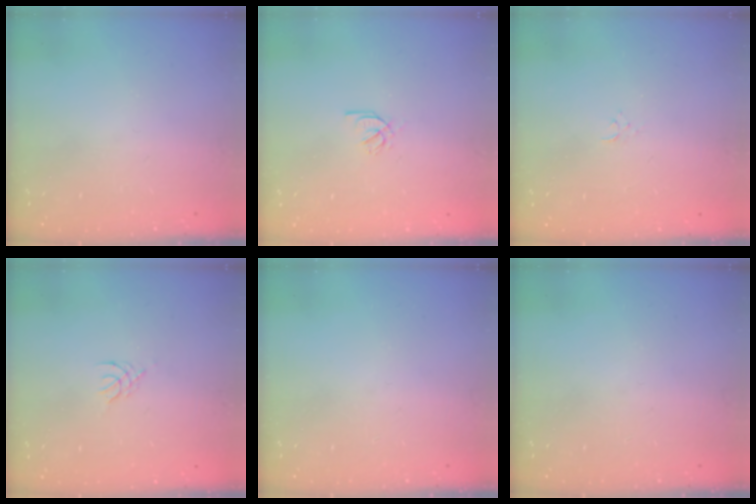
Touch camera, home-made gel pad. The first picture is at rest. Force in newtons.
{"total": 2.2, "press": 2.2, "slide": 0.0}
{"total": 2.4, "press": 2.4, "slide": 0.3}
{"total": 1.2, "press": 1.2, "slide": 0.3}
{"total": 0.0}
{"total": 0.0}